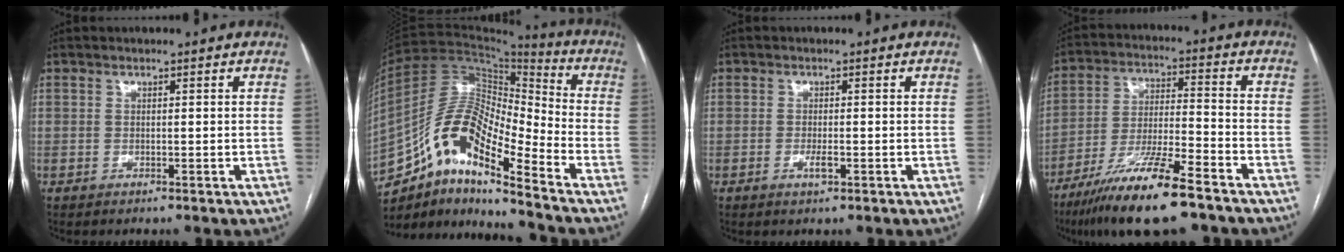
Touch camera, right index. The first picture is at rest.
{"total": 15.7, "force": [-9.9, 3.5, 11.7], "torque": [-0.220, 0.033, -0.170]}
{"total": 1.8, "force": [-0.7, 0.5, 1.6], "torque": [-0.030, -0.001, -0.011]}
{"total": 15.1, "force": [-10.6, 1.2, 10.7], "torque": [-0.210, -0.033, -0.190]}